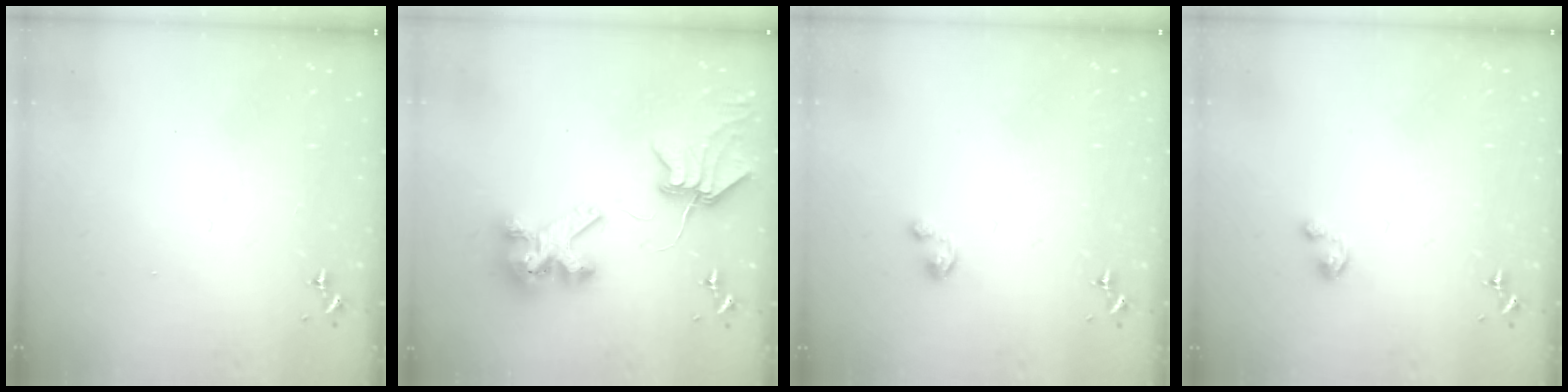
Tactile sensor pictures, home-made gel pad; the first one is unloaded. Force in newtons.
{"total": 9.8, "press": 9.7, "slide": 1.3}
{"total": 2.5, "press": 2.5, "slide": 0.3}
{"total": 2.5, "press": 2.5, "slide": 0.3}